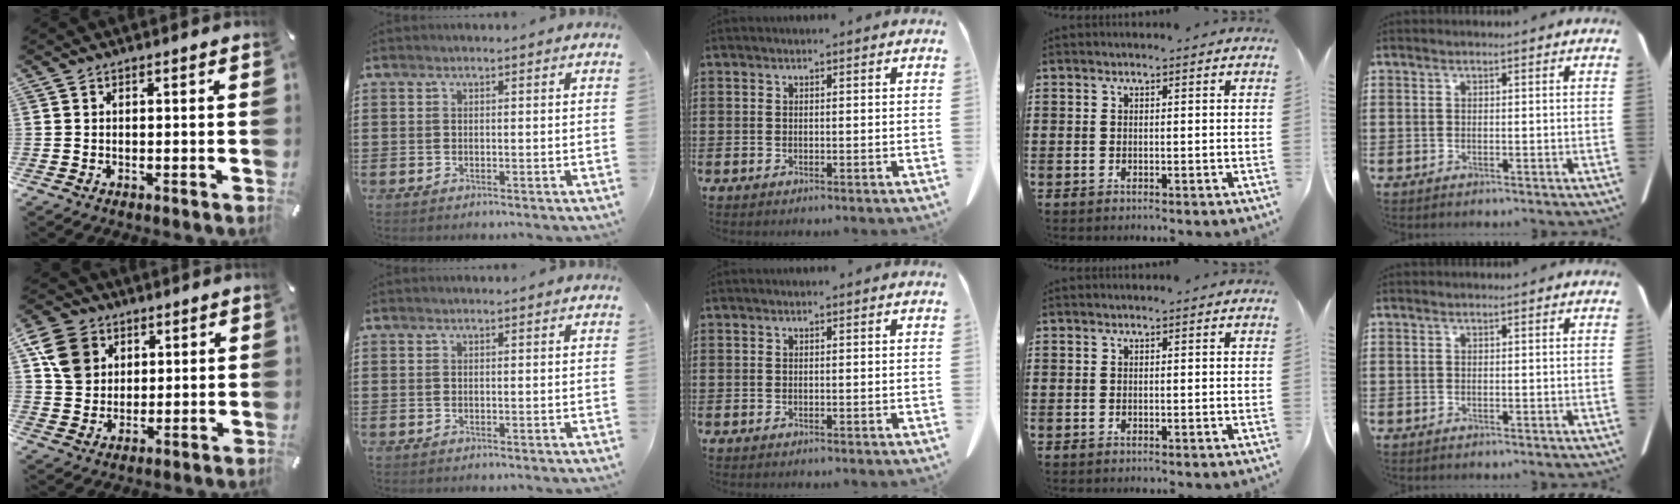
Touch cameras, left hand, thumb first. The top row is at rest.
{"thumb": {"total": 10.1, "force": [4.0, 8.5, 3.9], "torque": [-0.088, -0.004, 0.079]}}